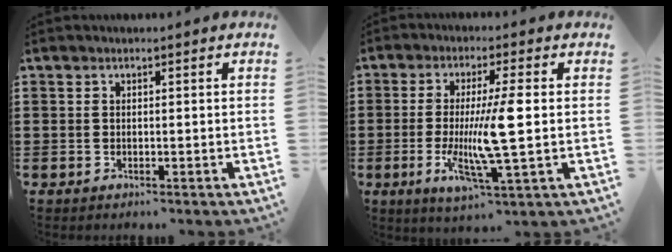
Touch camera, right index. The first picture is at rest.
{"total": 9.4, "force": [-0.2, 0.7, 9.4], "torque": [-0.187, -0.015, -0.012]}